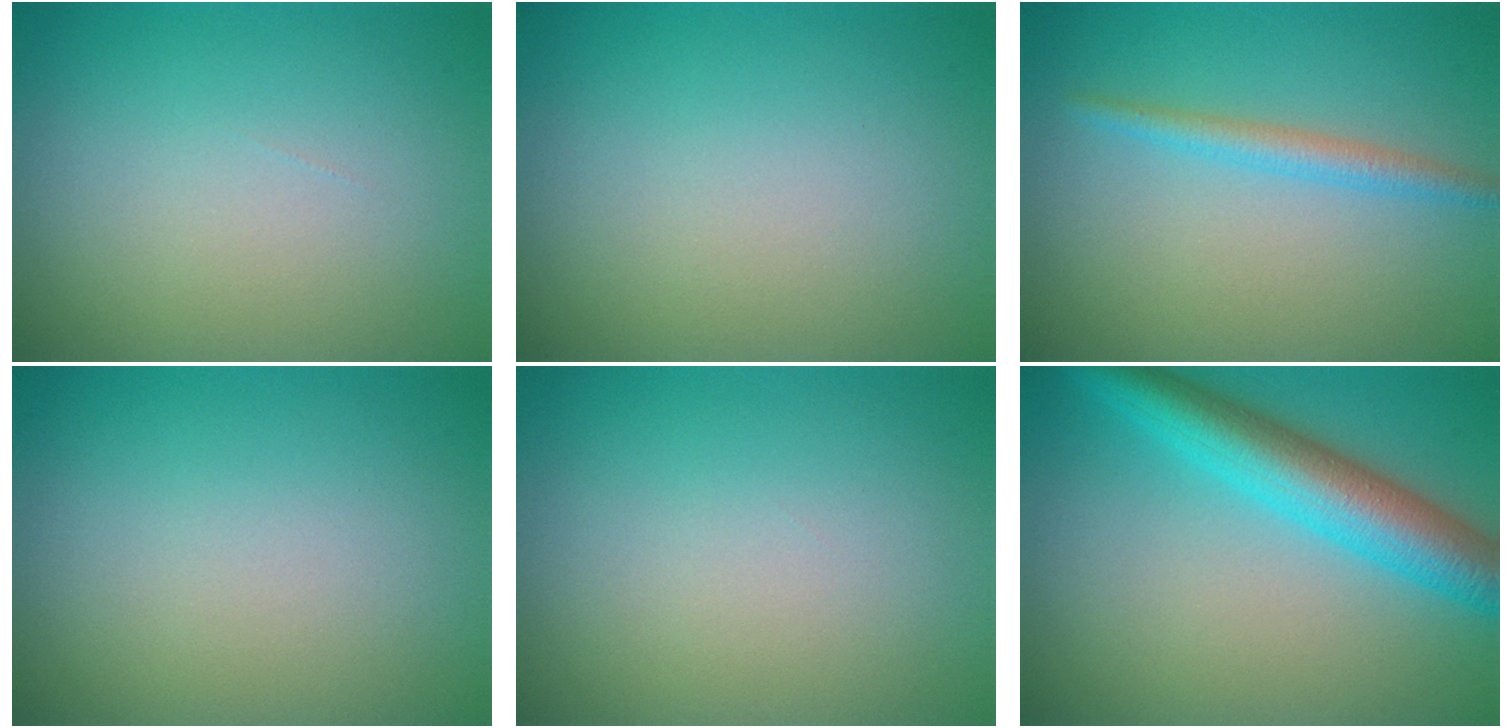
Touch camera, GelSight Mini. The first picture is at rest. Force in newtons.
{"total": 0.0}
{"total": 2.1, "press": 2.0, "slide": 0.2}
{"total": 0.0}
{"total": 0.0}
{"total": 6.9, "press": 6.9, "slide": 0.2}